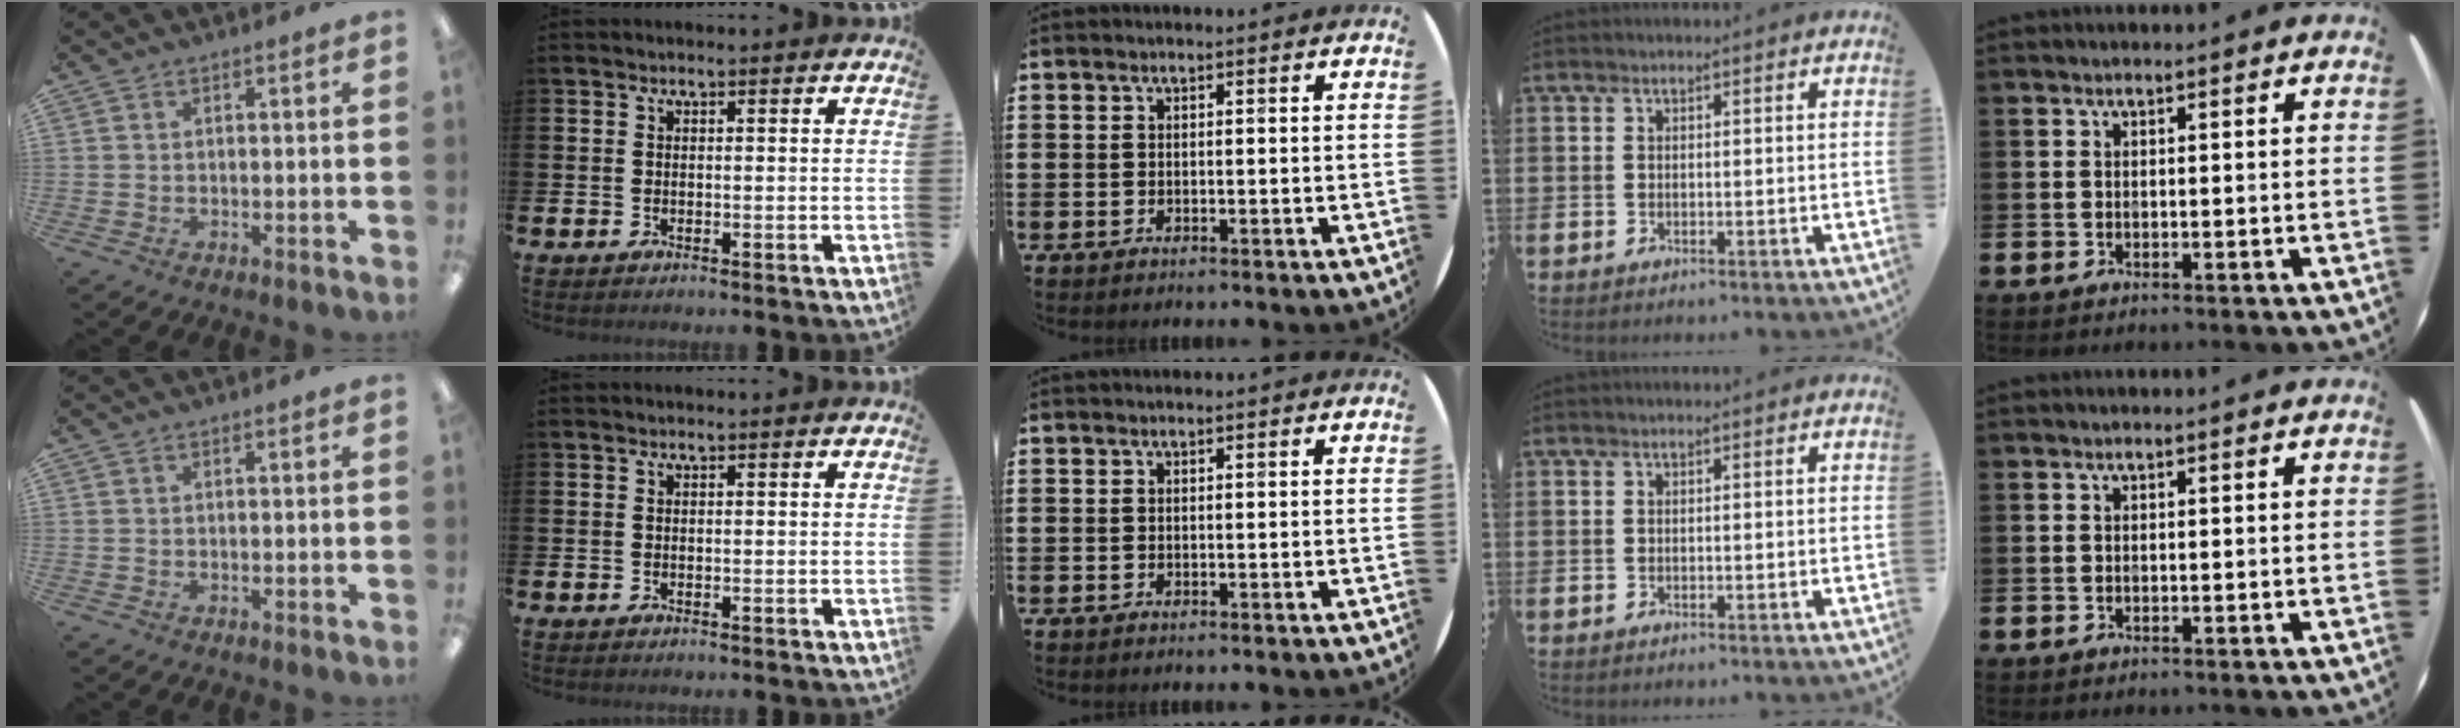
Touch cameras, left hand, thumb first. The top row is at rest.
{}